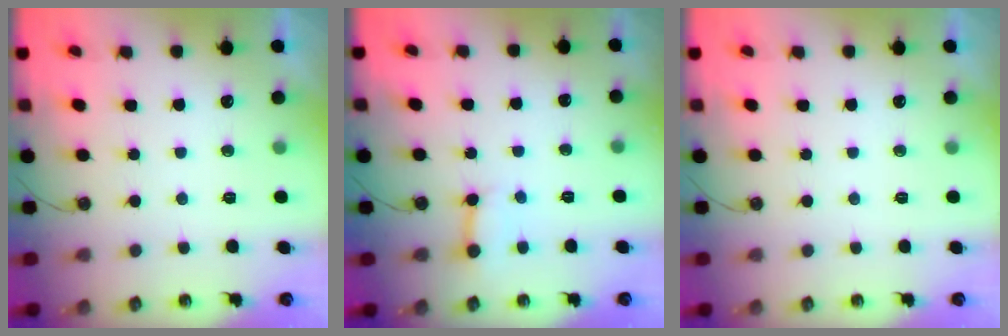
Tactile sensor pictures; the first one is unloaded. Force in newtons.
{"total": 3.8, "press": 3.7, "slide": 0.5}
{"total": 0.0}